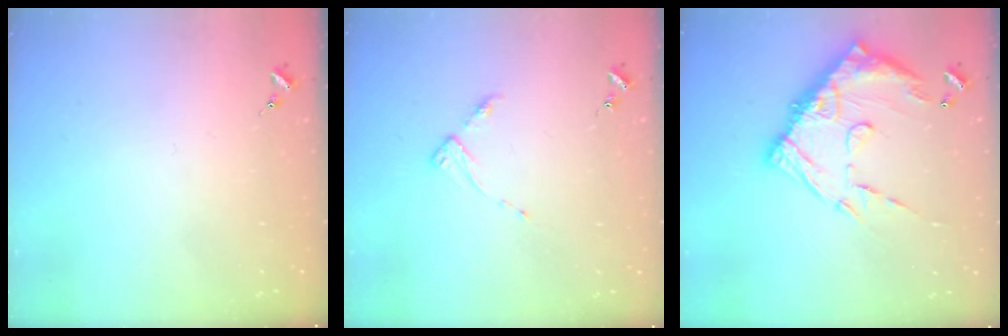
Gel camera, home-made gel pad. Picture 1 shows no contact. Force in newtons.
{"total": 5.0, "press": 4.9, "slide": 0.6}
{"total": 17.5, "press": 17.4, "slide": 2.0}